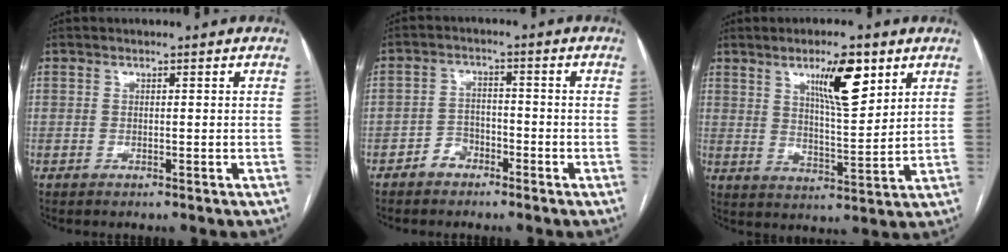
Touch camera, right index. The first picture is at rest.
{"total": 3.4, "force": [-2.3, 2.3, 0.9], "torque": [-0.012, 0.010, -0.044]}
{"total": 9.9, "force": [5.4, 2.2, 8.1], "torque": [-0.138, -0.003, 0.090]}